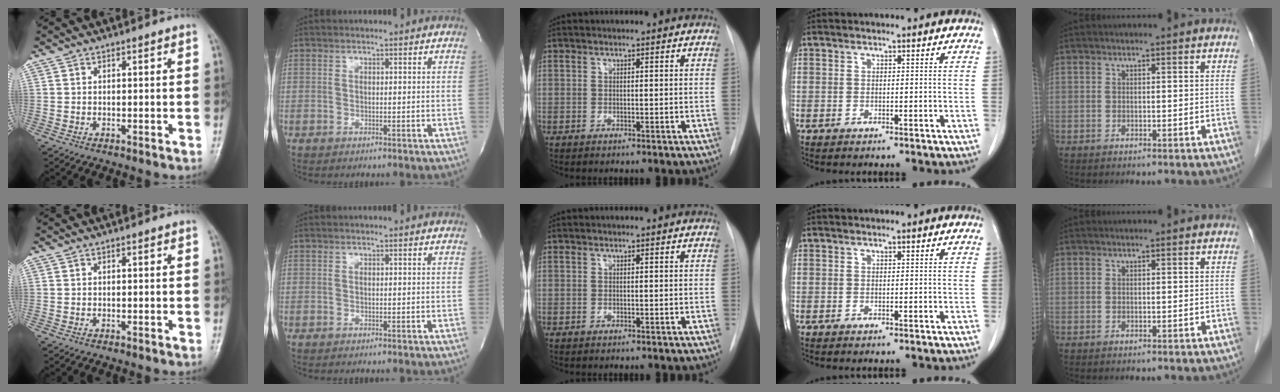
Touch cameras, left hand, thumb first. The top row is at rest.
{}